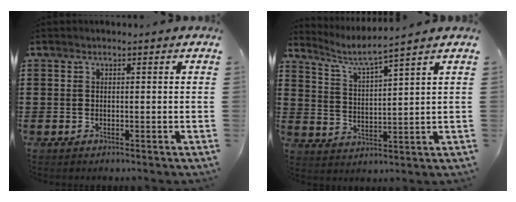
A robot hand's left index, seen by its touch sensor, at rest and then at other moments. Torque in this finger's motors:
{"motor_torque": [-0.11, 0.05, 0.00, 0.04]}